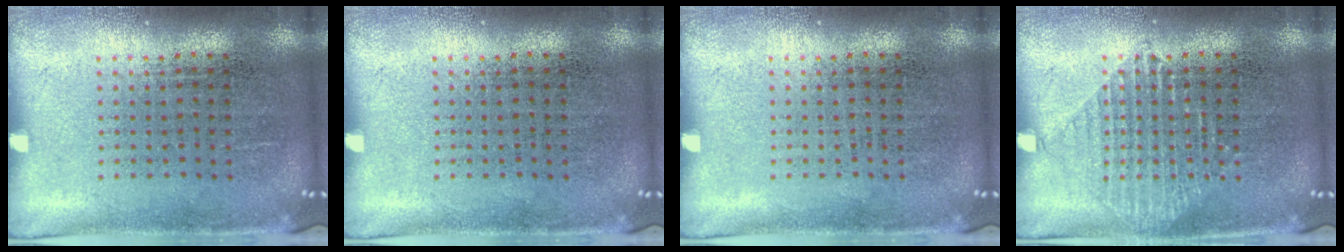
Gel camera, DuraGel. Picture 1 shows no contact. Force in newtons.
{"total": 0.0}
{"total": 0.0}
{"total": 1.5, "press": 1.5, "slide": 0.3}